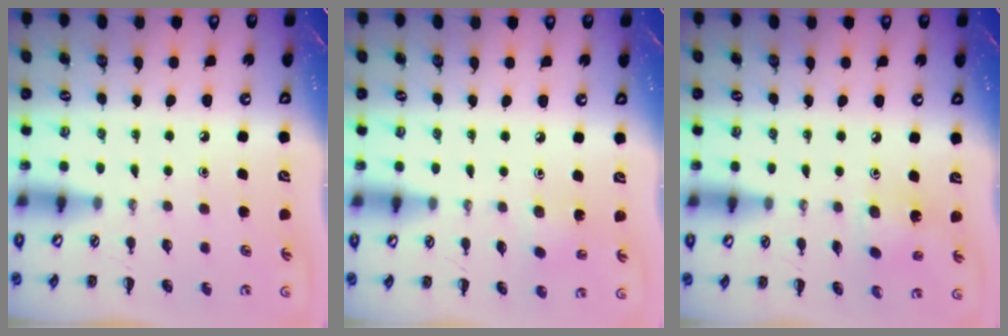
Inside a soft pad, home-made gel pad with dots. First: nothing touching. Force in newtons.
{"total": 2.3, "press": 2.1, "slide": 0.9}
{"total": 2.3, "press": 2.2, "slide": 0.5}